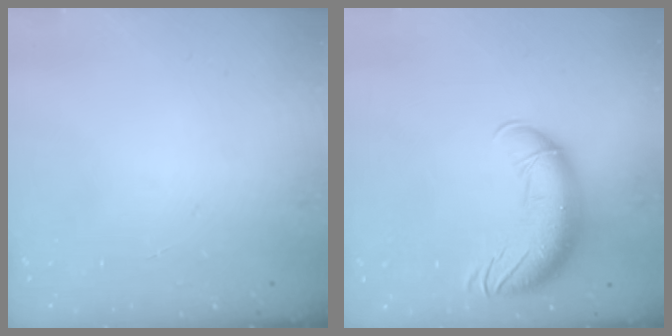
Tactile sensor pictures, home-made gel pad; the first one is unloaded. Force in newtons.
{"total": 14.8, "press": 14.3, "slide": 3.6}